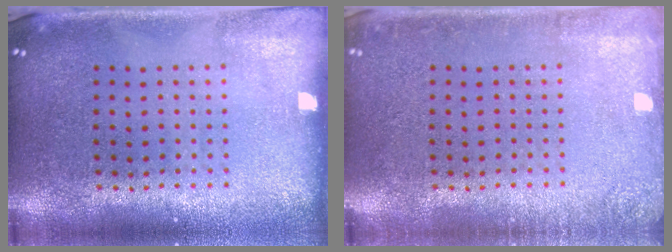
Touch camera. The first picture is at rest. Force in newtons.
{"total": 1.5, "press": 1.5, "slide": 0.2}